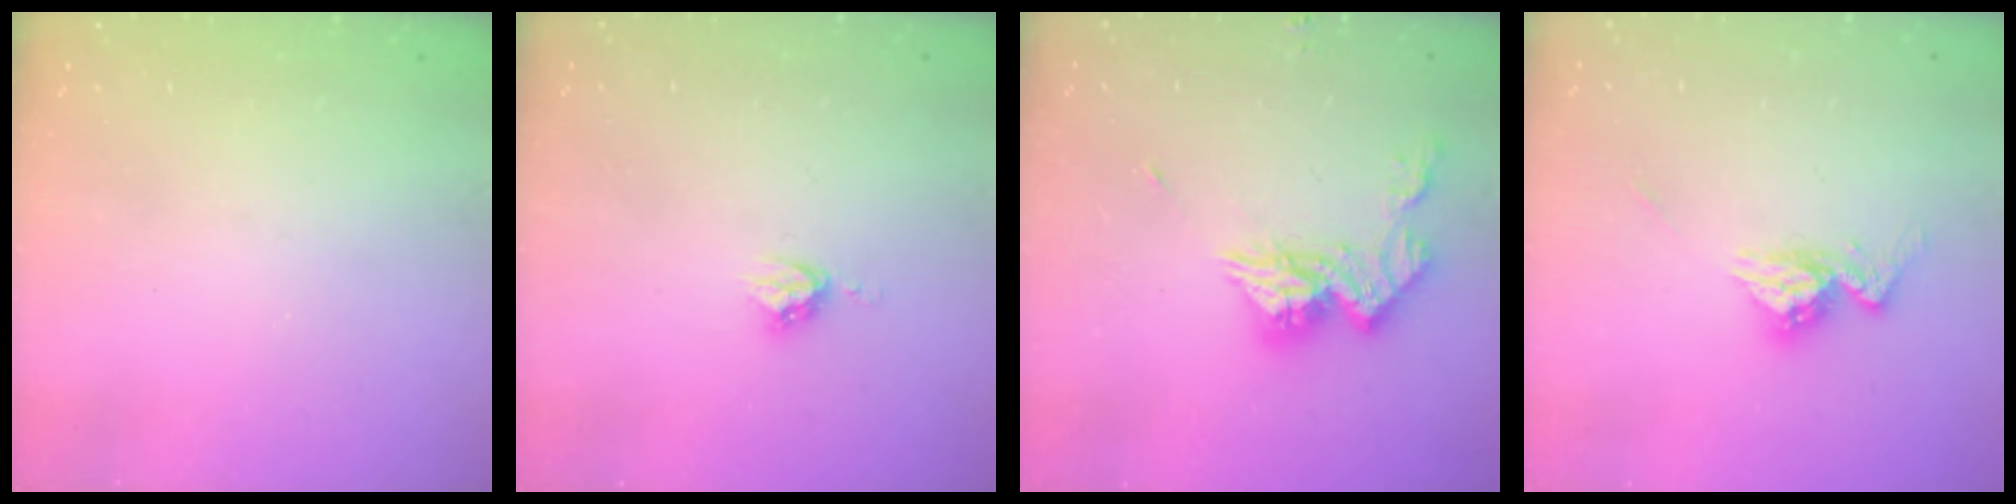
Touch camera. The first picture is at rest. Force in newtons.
{"total": 4.9, "press": 4.9, "slide": 0.1}
{"total": 12.3, "press": 12.2, "slide": 1.0}
{"total": 9.4, "press": 9.4, "slide": 0.8}